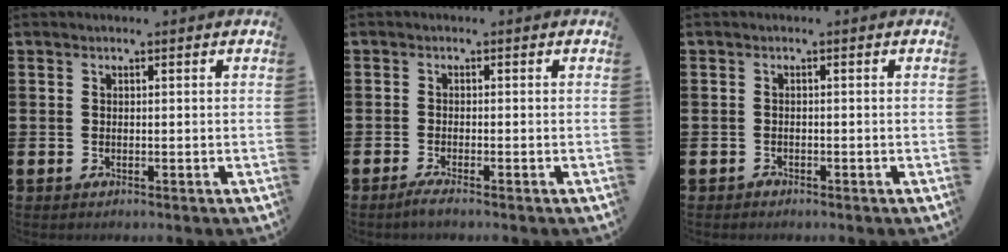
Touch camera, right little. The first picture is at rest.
{"total": 1.3, "force": [-0.9, 0.0, 1.0], "torque": [-0.015, -0.001, -0.016]}
{"total": 0.6, "force": [-0.6, 0.2, 0.0], "torque": [-0.001, -0.001, -0.012]}